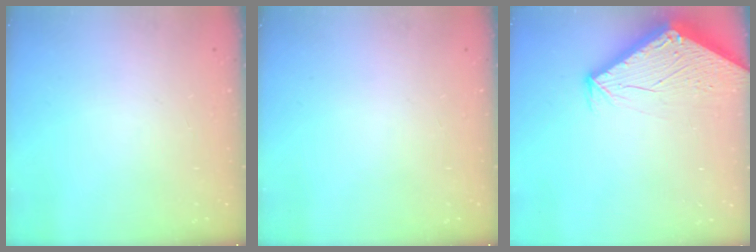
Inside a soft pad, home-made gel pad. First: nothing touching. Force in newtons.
{"total": 0.0}
{"total": 3.3, "press": 3.3, "slide": 0.1}